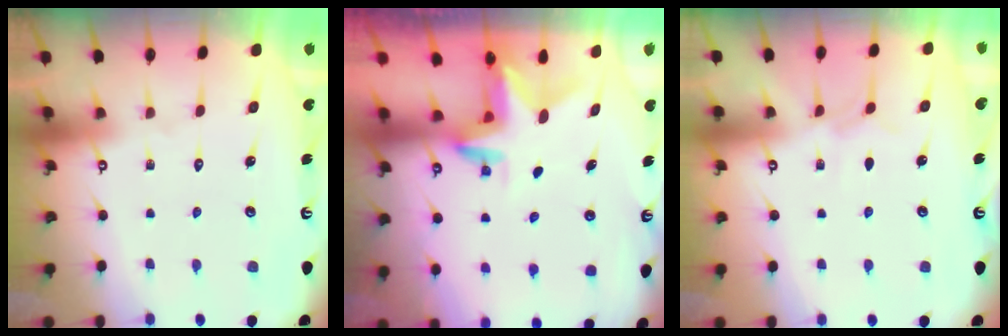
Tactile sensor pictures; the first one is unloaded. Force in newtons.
{"total": 3.0, "press": 2.9, "slide": 0.2}
{"total": 3.9, "press": 3.9, "slide": 0.6}